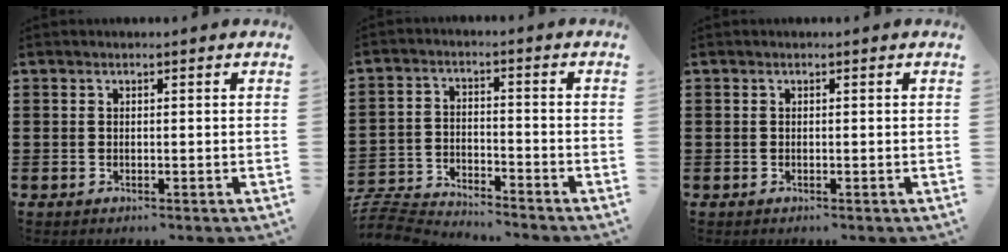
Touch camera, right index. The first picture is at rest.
{"total": 5.6, "force": [-5.6, 0.5, 0.4], "torque": [-0.025, 0.001, -0.117]}
{"total": 0.0}